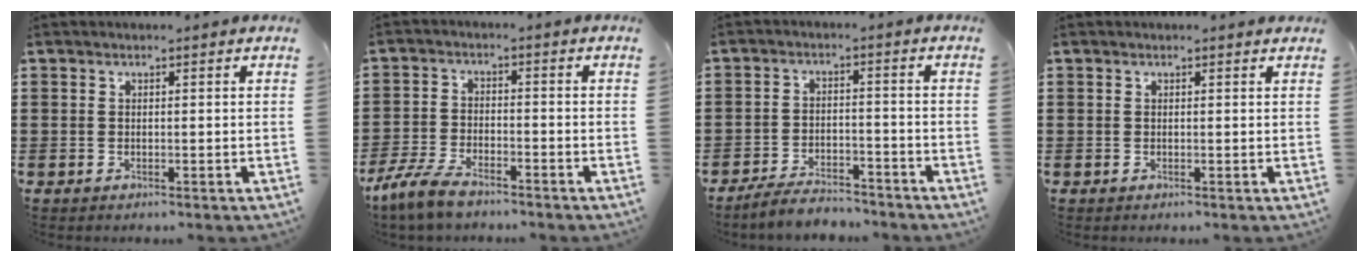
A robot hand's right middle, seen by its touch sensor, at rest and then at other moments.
{"total": 5.6, "force": [-4.6, 1.5, 2.8], "torque": [-0.073, -0.002, -0.094]}
{"total": 4.7, "force": [-4.5, 0.8, 1.2], "torque": [-0.019, 0.008, -0.090]}
{"total": 0.0}